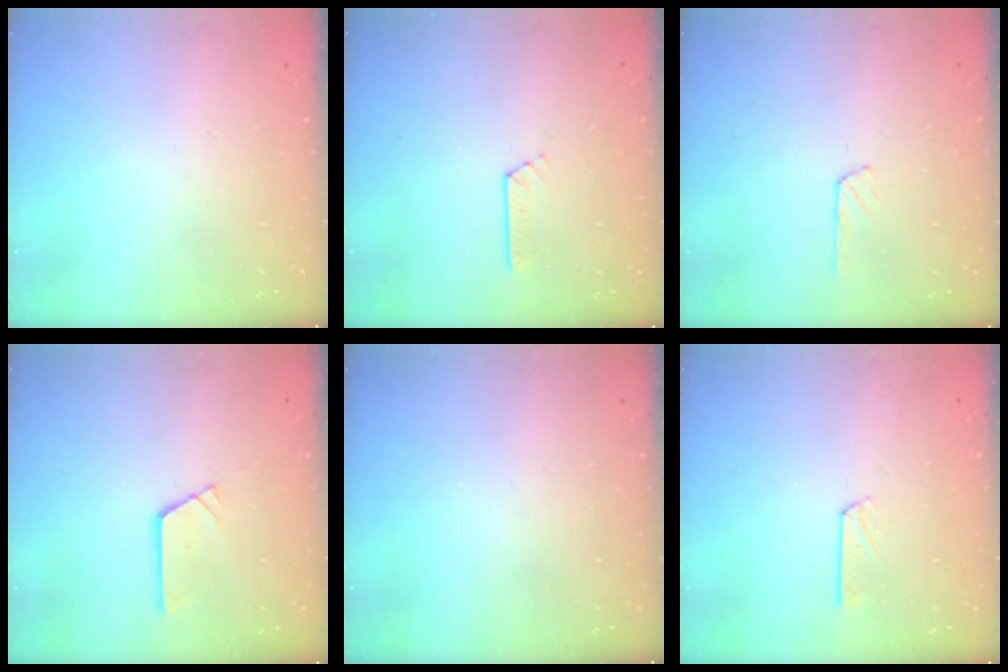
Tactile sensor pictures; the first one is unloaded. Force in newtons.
{"total": 3.5, "press": 3.5, "slide": 0.4}
{"total": 2.3, "press": 2.3, "slide": 0.2}
{"total": 3.6, "press": 3.6, "slide": 0.0}
{"total": 0.0}
{"total": 3.3, "press": 3.3, "slide": 0.3}